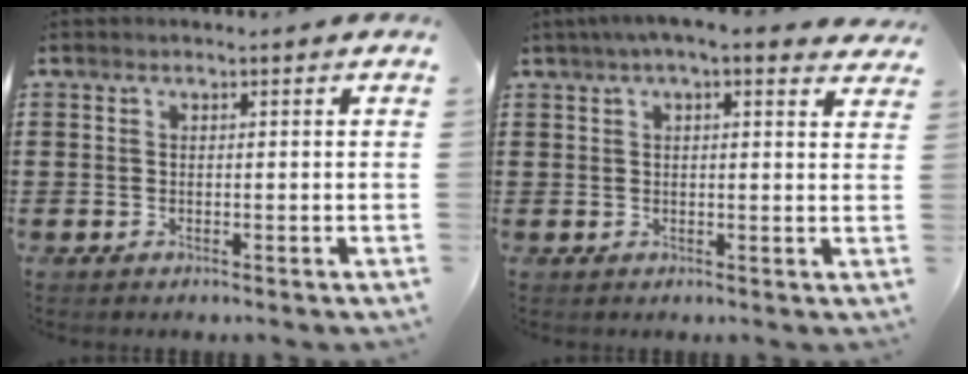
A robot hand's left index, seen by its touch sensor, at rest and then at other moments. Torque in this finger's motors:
{"motor_torque": [2.14, 0.00, 0.83, 0.21]}